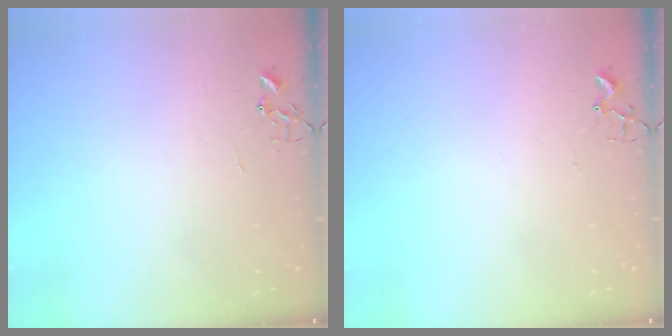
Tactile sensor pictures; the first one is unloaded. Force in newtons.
{"total": 1.8, "press": 1.8, "slide": 0.2}